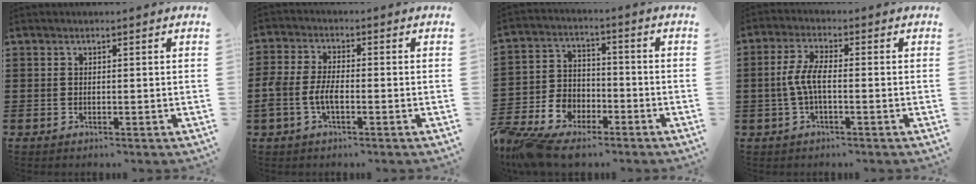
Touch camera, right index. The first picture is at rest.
{"total": 4.4, "force": [-1.5, 2.0, 3.6], "torque": [-0.093, -0.003, -0.035]}
{"total": 7.7, "force": [-5.4, 4.7, 2.8], "torque": [-0.090, 0.015, -0.111]}
{"total": 4.9, "force": [-0.9, 1.4, 4.6], "torque": [-0.111, -0.007, -0.025]}